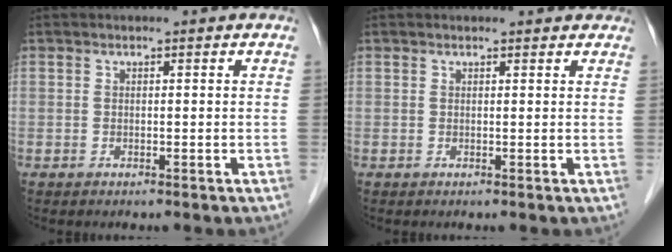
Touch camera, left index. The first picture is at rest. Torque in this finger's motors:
{"motor_torque": [0.10, -0.10, 0.04, 0.02]}